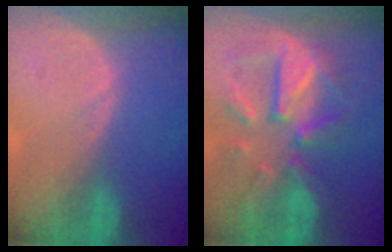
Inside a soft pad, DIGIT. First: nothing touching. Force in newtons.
{"total": 11.7, "press": 10.2, "slide": 5.6}